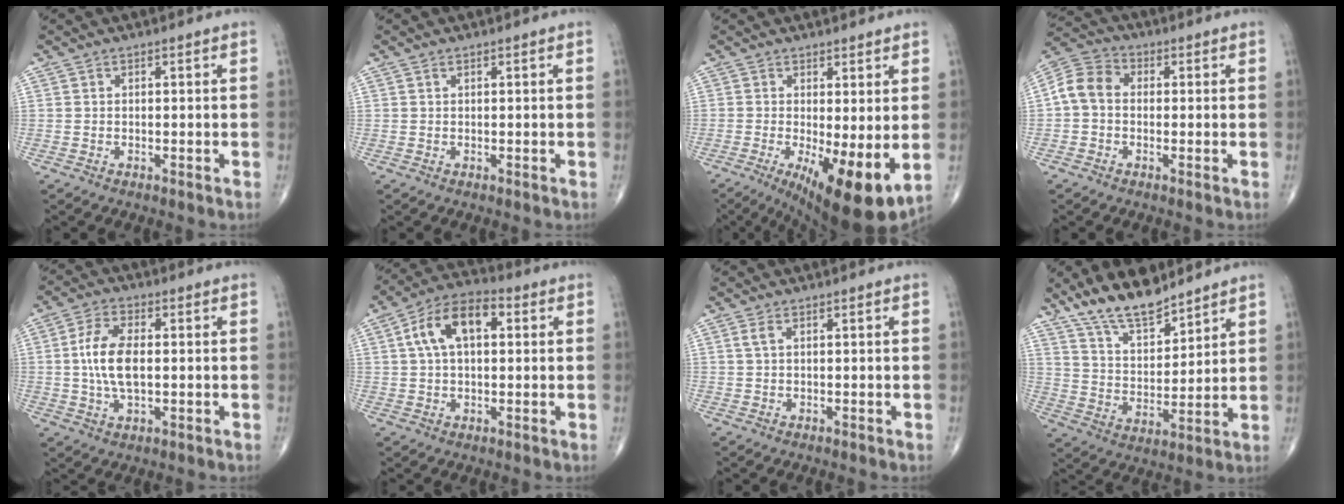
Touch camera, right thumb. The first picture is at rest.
{"total": 0.0}
{"total": 12.8, "force": [-1.9, 3.7, 12.1], "torque": [-0.183, -0.023, -0.014]}
{"total": 7.3, "force": [-0.1, 5.7, 4.5], "torque": [-0.079, 0.025, -0.016]}
{"total": 6.8, "force": [0.3, 3.3, 5.9], "torque": [-0.114, -0.005, 0.007]}
{"total": 11.5, "force": [2.7, 6.3, 9.2], "torque": [-0.165, 0.028, 0.039]}
{"total": 1.2, "force": [0.4, 0.4, 1.0], "torque": [-0.030, 0.008, 0.011]}
{"total": 12.6, "force": [10.2, 4.2, 6.0], "torque": [-0.084, -0.063, 0.192]}